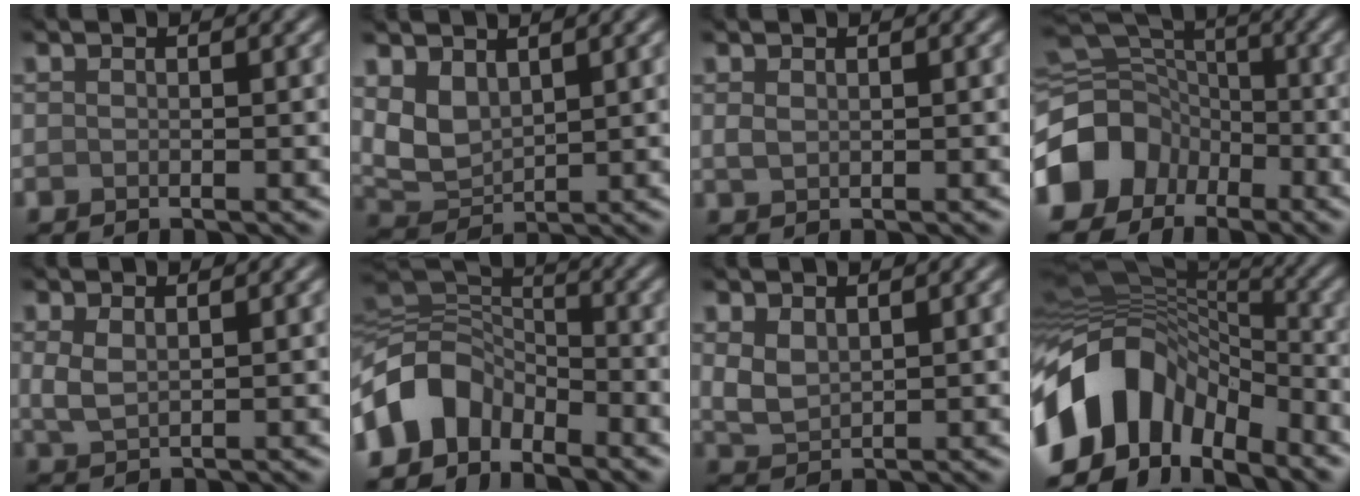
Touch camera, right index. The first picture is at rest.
{"total": 3.4, "force": [1.6, 2.1, 2.3], "torque": [-0.053, -0.006, 0.037]}
{"total": 0.9, "force": [0.4, 0.6, 0.6], "torque": [-0.018, -0.001, 0.013]}
{"total": 8.9, "force": [-4.5, 6.9, 3.5], "torque": [-0.074, 0.009, -0.097]}
{"total": 2.0, "force": [0.7, 0.9, 1.6], "torque": [-0.040, -0.001, 0.018]}
{"total": 7.1, "force": [-4.0, 4.5, 3.7], "torque": [-0.067, 0.009, -0.091]}
{"total": 2.5, "force": [1.1, 1.5, 1.7], "torque": [-0.041, -0.002, 0.028]}
{"total": 12.1, "force": [-6.0, 7.5, 7.3], "torque": [-0.136, 0.023, -0.121]}